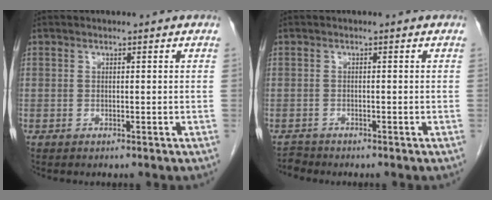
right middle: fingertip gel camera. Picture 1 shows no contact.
{"total": 1.1, "force": [-1.0, 0.0, -0.4], "torque": [0.009, -0.006, -0.018]}